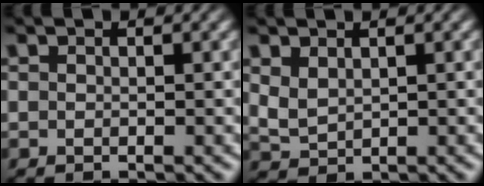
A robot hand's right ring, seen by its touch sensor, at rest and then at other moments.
{"total": 2.7, "force": [0.6, 2.5, 0.9], "torque": [-0.048, -0.018, 0.026]}